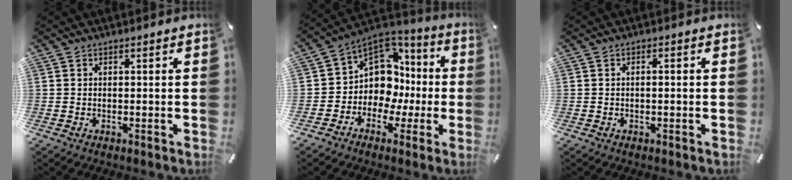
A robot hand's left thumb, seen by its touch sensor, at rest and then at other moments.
{"total": 11.3, "force": [0.4, 10.2, 4.8], "torque": [-0.099, -0.027, 0.013]}
{"total": 1.2, "force": [-0.3, 0.3, 1.1], "torque": [-0.019, 0.000, -0.006]}